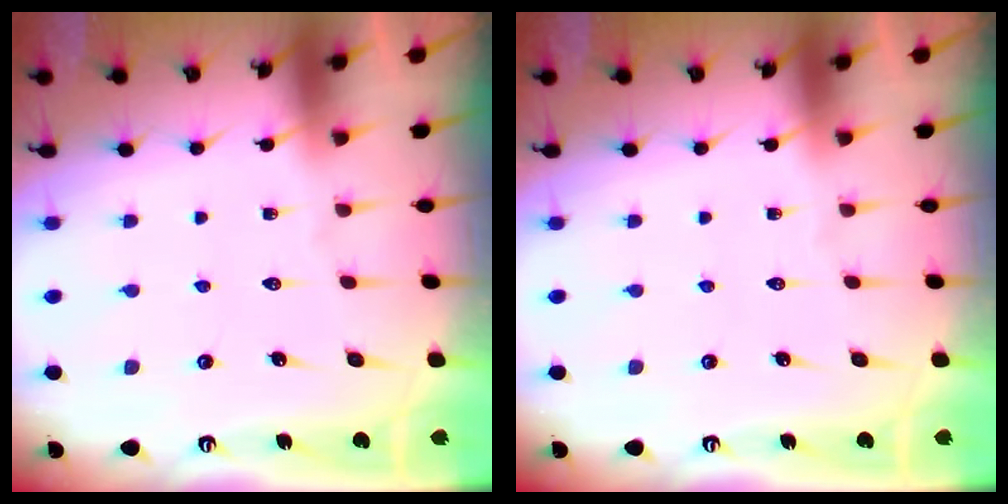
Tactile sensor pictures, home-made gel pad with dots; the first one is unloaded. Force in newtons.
{"total": 0.0}